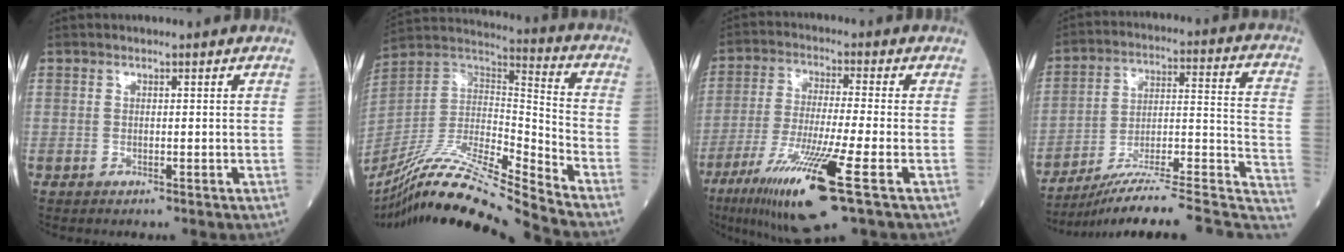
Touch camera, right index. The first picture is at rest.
{"total": 21.1, "force": [-18.5, -1.3, 10.0], "torque": [-0.212, -0.002, -0.344]}
{"total": 15.7, "force": [-7.6, -0.1, 13.7], "torque": [-0.275, -0.043, -0.139]}
{"total": 23.9, "force": [-19.7, 1.3, 13.4], "torque": [-0.134, 0.021, -0.290]}